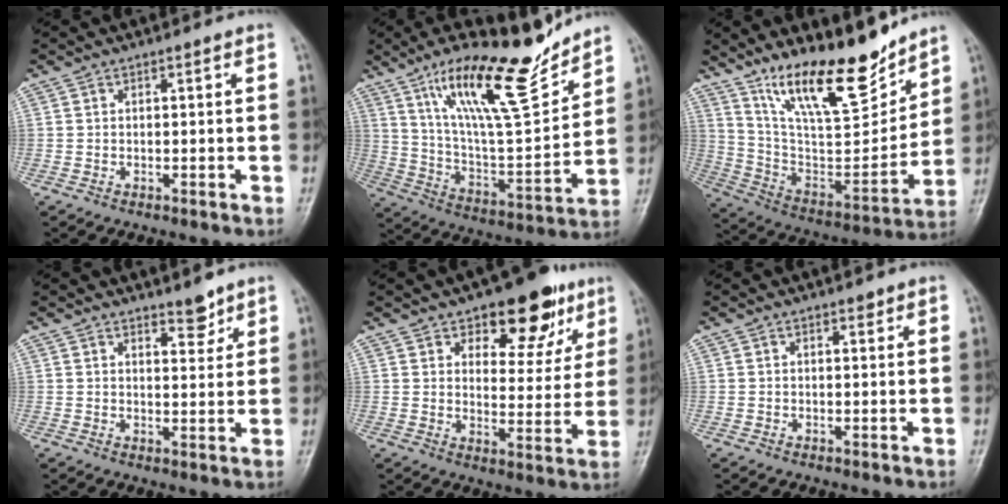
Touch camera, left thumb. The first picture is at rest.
{"total": 20.9, "force": [14.6, 5.0, 14.1], "torque": [-0.197, -0.081, 0.255]}
{"total": 20.3, "force": [15.1, 5.7, 12.2], "torque": [-0.158, -0.094, 0.272]}
{"total": 3.5, "force": [2.9, 1.3, 1.6], "torque": [-0.008, -0.024, 0.044]}
{"total": 14.0, "force": [8.3, 7.2, 8.6], "torque": [-0.059, -0.040, 0.117]}
{"total": 0.8, "force": [0.6, 0.4, 0.3], "torque": [-0.004, -0.005, 0.007]}